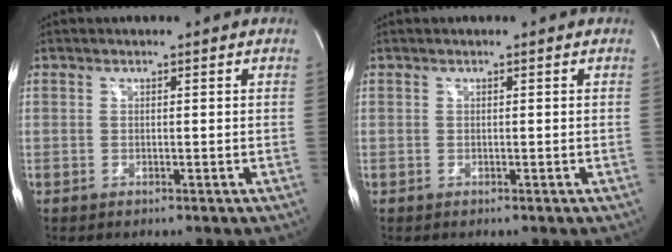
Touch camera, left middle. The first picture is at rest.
{"total": 0.0}